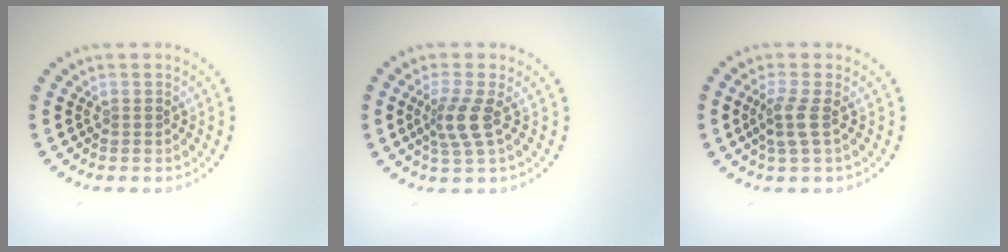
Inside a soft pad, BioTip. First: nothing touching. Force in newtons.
{"total": 2.7, "press": 2.1, "slide": 1.8}
{"total": 2.0, "press": 1.7, "slide": 1.1}